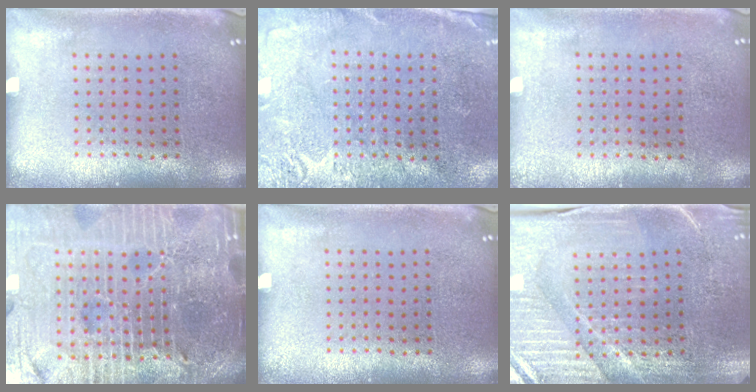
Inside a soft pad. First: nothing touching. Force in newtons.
{"total": 2.7, "press": 2.6, "slide": 0.9}
{"total": 0.0}
{"total": 7.3, "press": 6.3, "slide": 3.6}
{"total": 0.0}
{"total": 3.8, "press": 3.8, "slide": 0.7}